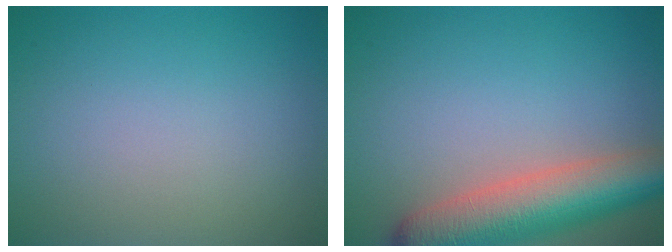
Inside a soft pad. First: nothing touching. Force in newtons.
{"total": 8.3, "press": 8.2, "slide": 0.7}